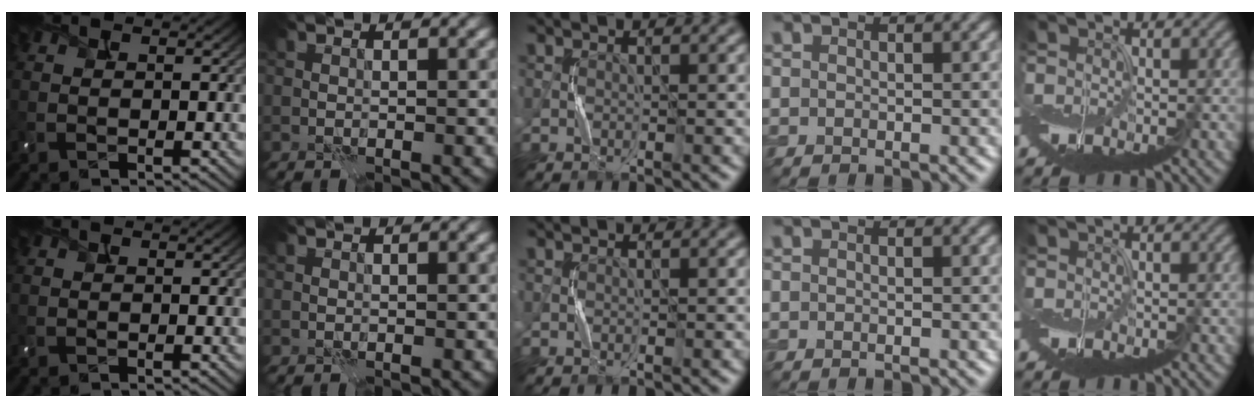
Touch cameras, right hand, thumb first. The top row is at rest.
{}